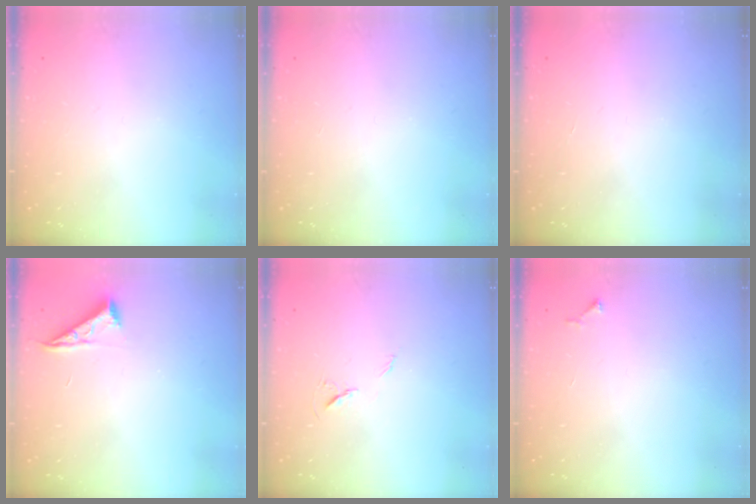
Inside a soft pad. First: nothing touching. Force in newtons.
{"total": 0.0}
{"total": 1.6, "press": 1.5, "slide": 0.1}
{"total": 5.0, "press": 5.0, "slide": 0.7}
{"total": 5.8, "press": 5.4, "slide": 2.2}
{"total": 4.5, "press": 4.5, "slide": 0.6}